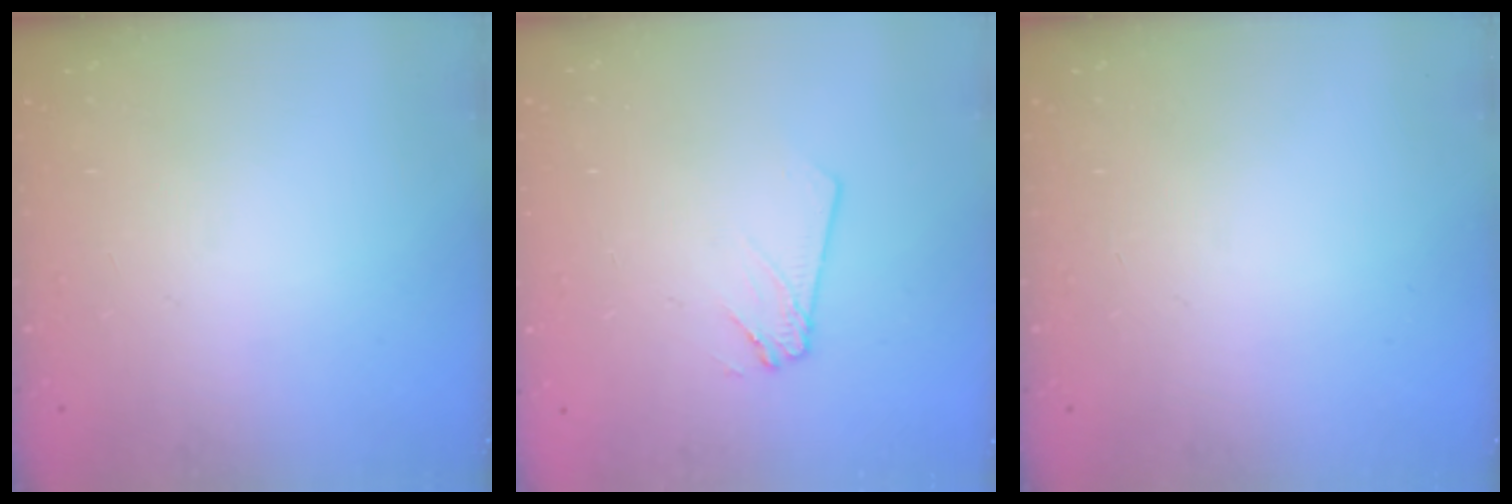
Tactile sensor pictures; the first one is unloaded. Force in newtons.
{"total": 2.4, "press": 2.4, "slide": 0.2}
{"total": 0.0}